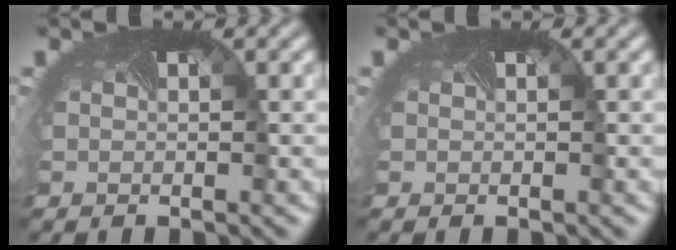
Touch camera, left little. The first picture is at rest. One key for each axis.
{"total": 0.0}